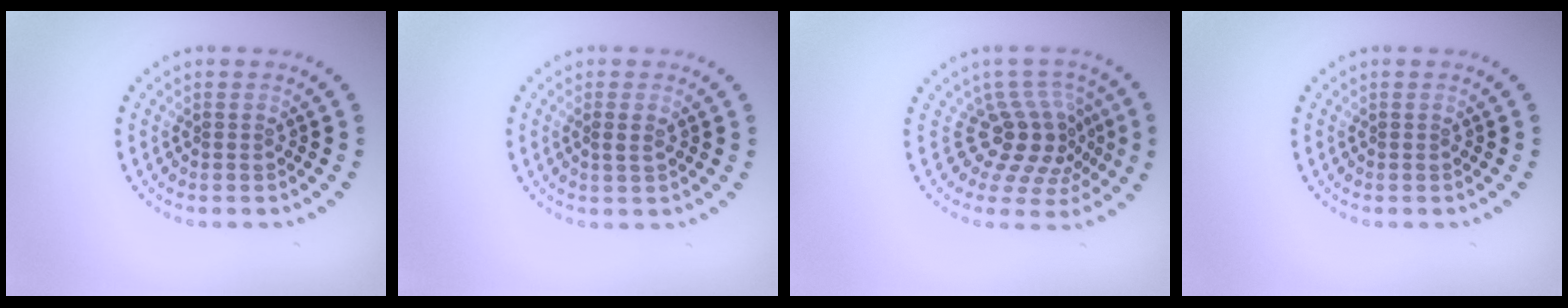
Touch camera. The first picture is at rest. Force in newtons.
{"total": 0.6, "press": 0.5, "slide": 0.3}
{"total": 4.3, "press": 3.0, "slide": 3.1}
{"total": 0.0}